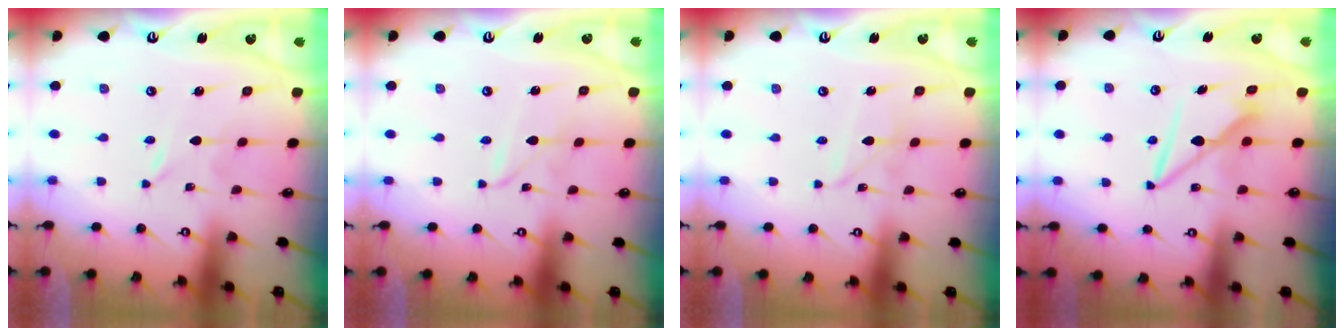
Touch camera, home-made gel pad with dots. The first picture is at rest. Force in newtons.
{"total": 1.5, "press": 1.5, "slide": 0.2}
{"total": 3.4, "press": 3.4, "slide": 0.2}
{"total": 8.3, "press": 8.3, "slide": 0.5}